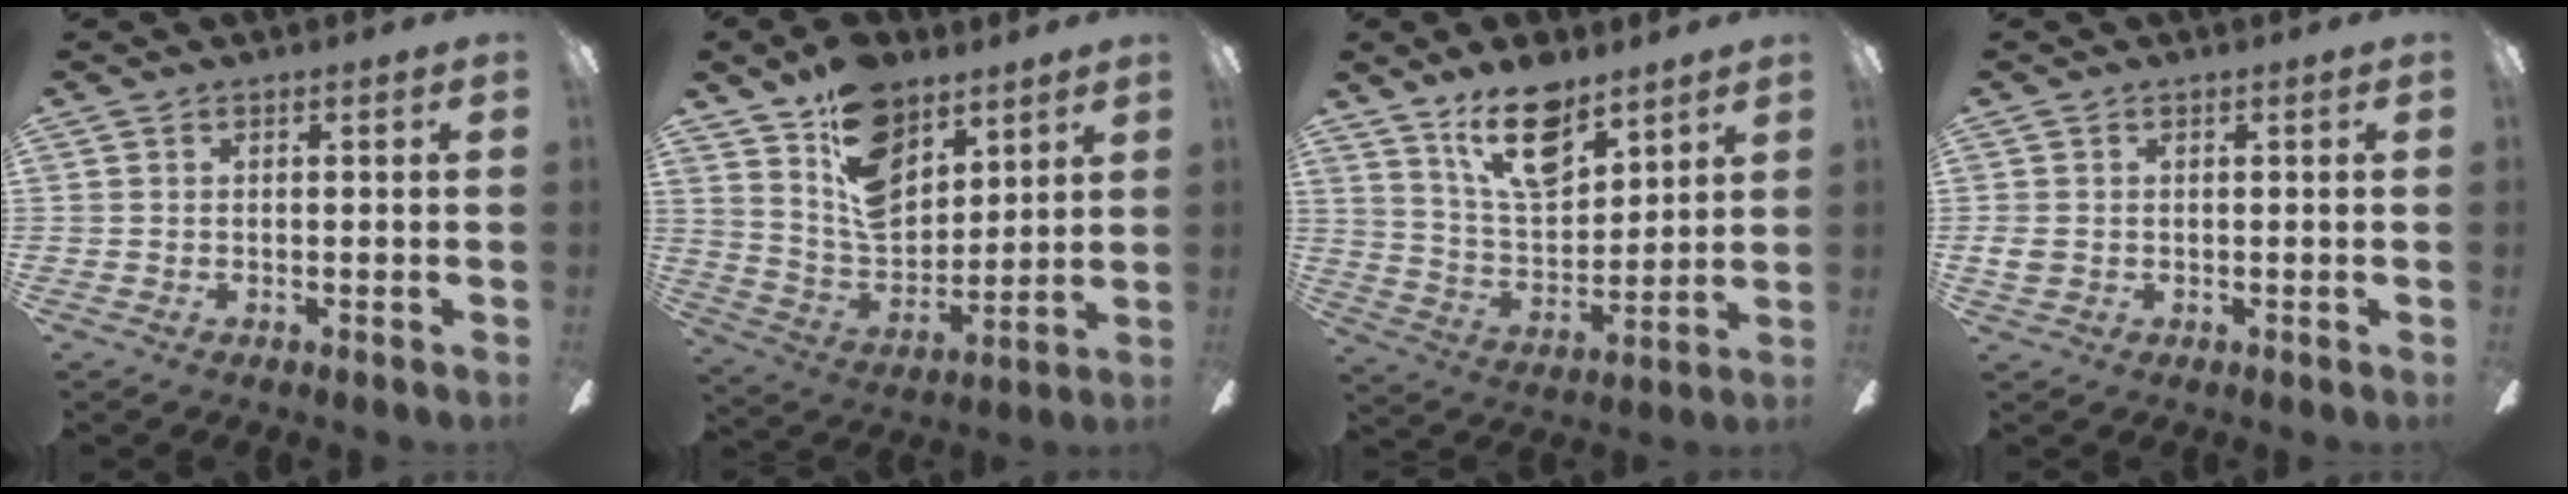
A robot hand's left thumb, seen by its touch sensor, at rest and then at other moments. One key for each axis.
{"total": 16.9, "fx": 10.5, "fy": 10.0, "fz": 8.6, "tx": -0.141, "ty": -0.056, "tz": 0.195}
{"total": 16.2, "fx": 10.9, "fy": 7.5, "fz": 9.3, "tx": -0.158, "ty": -0.047, "tz": 0.193}
{"total": 2.7, "fx": 0.2, "fy": 2.2, "fz": 1.6, "tx": -0.037, "ty": 0.004, "tz": 0.002}